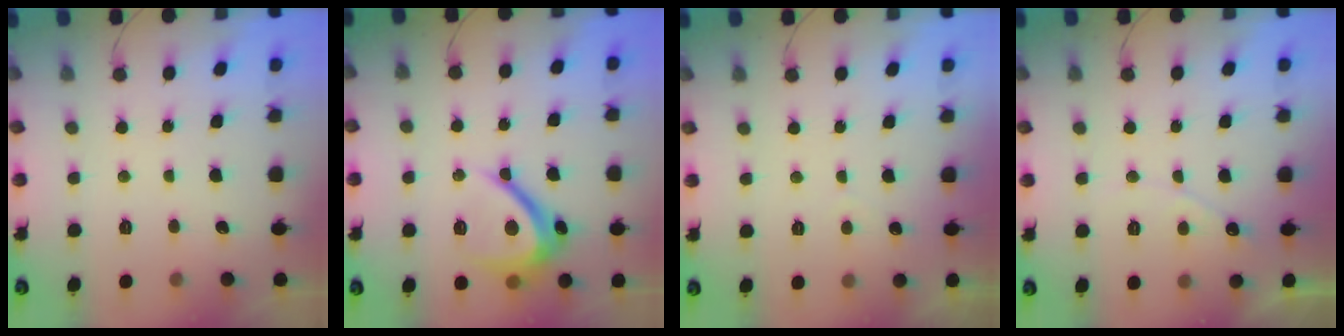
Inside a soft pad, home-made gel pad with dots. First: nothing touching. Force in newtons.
{"total": 10.8, "press": 10.8, "slide": 0.6}
{"total": 1.7, "press": 1.6, "slide": 0.0}
{"total": 5.4, "press": 5.4, "slide": 0.4}